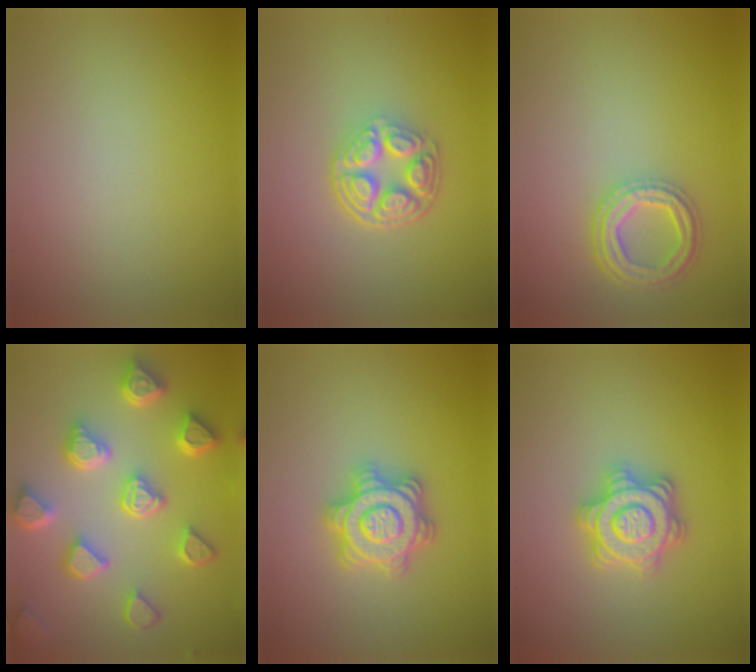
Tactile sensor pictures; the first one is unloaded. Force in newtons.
{"total": 5.0, "press": 3.7, "slide": 3.4}
{"total": 4.1, "press": 3.2, "slide": 2.5}
{"total": 7.2, "press": 5.8, "slide": 4.2}
{"total": 4.8, "press": 4.8, "slide": 0.8}
{"total": 4.6, "press": 4.6, "slide": 0.6}